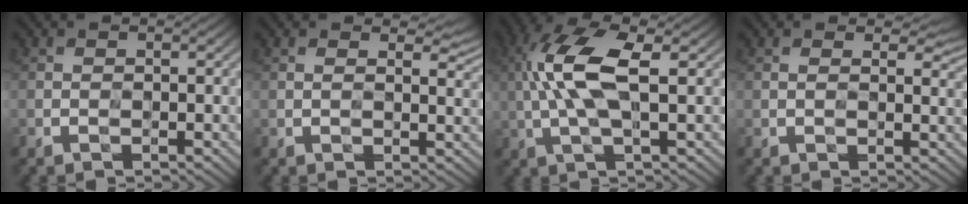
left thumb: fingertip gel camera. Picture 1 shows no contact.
{"total": 2.7, "force": [1.4, 1.0, 2.1], "torque": [-0.038, -0.005, 0.024]}
{"total": 8.6, "force": [1.6, 2.8, 7.9], "torque": [-0.182, 0.011, 0.025]}
{"total": 2.5, "force": [1.2, 1.1, 1.8], "torque": [-0.032, -0.005, 0.023]}